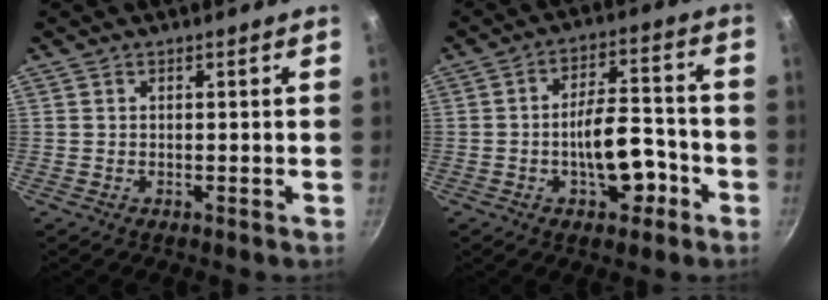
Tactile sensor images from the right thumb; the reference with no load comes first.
{"total": 10.5, "force": [-3.9, 5.3, 8.2], "torque": [-0.095, 0.045, -0.055]}